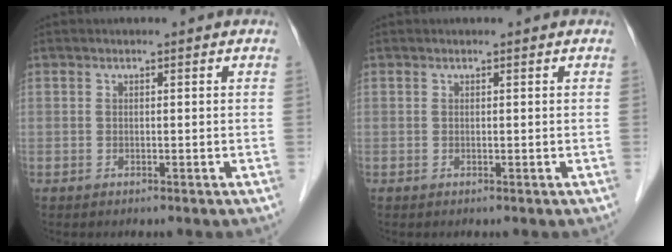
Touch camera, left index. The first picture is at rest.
{"total": 0.0}